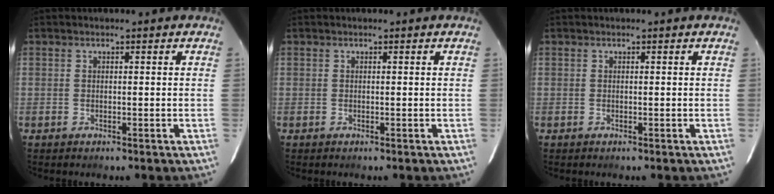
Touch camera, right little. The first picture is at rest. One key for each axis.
{"total": 0.0}
{"total": 0.0}